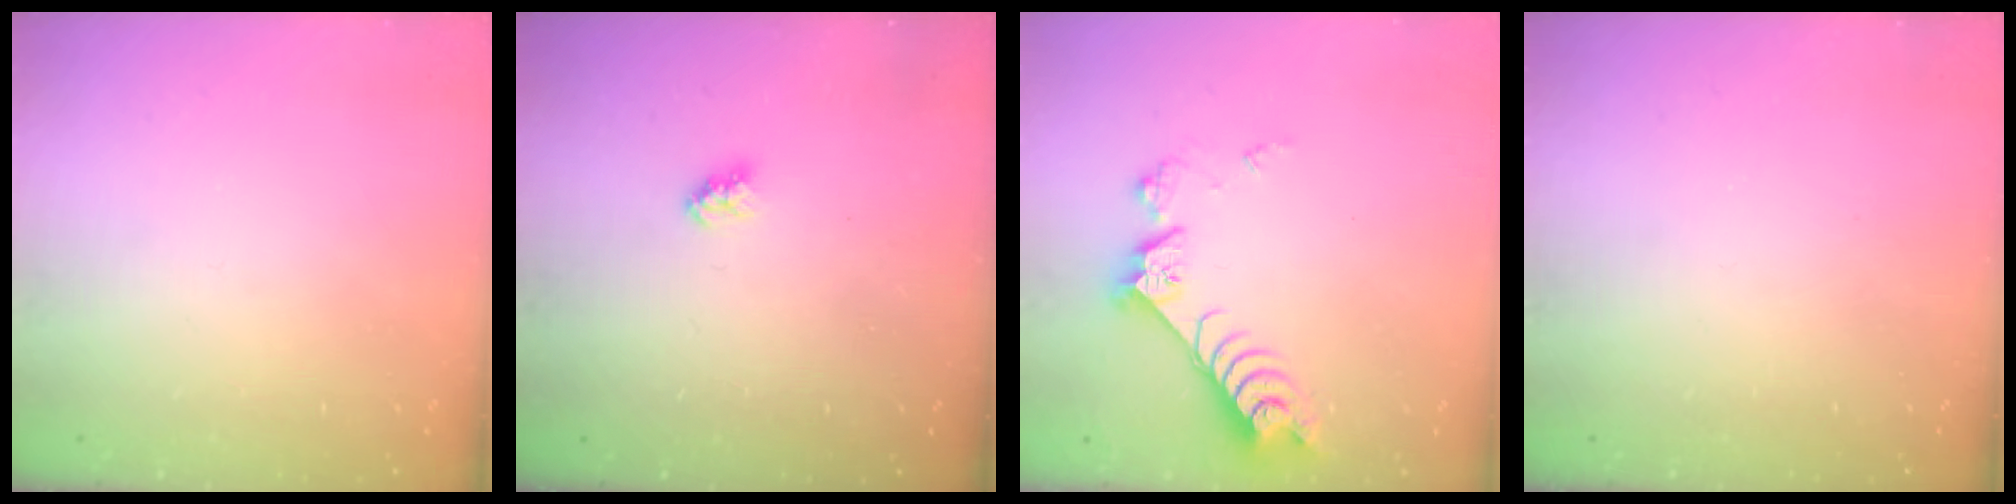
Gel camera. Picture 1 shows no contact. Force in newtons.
{"total": 3.2, "press": 3.2, "slide": 0.3}
{"total": 8.0, "press": 8.0, "slide": 0.9}
{"total": 0.0}